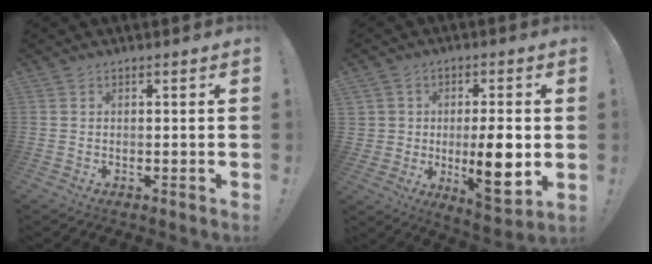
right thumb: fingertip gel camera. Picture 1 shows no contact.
{"total": 11.0, "force": [-1.2, 5.9, 9.2], "torque": [-0.152, 0.004, -0.020]}